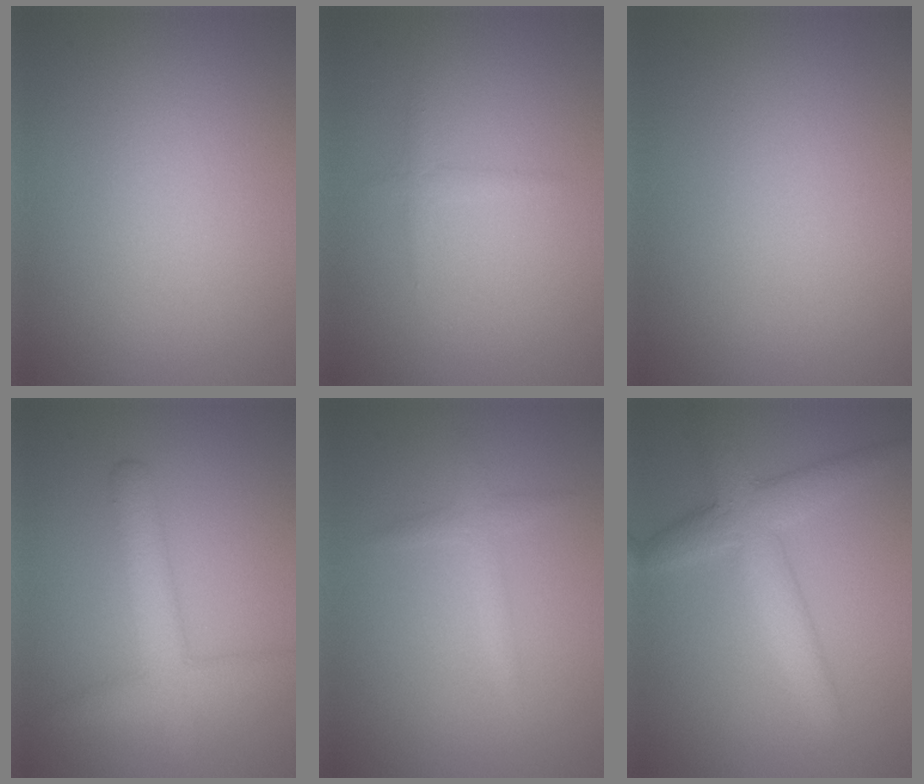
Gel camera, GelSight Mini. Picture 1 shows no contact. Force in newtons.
{"total": 0.9, "press": 0.9, "slide": 0.0}
{"total": 0.0}
{"total": 4.2, "press": 4.2, "slide": 0.2}
{"total": 1.6, "press": 1.6, "slide": 0.0}
{"total": 4.7, "press": 4.7, "slide": 0.1}